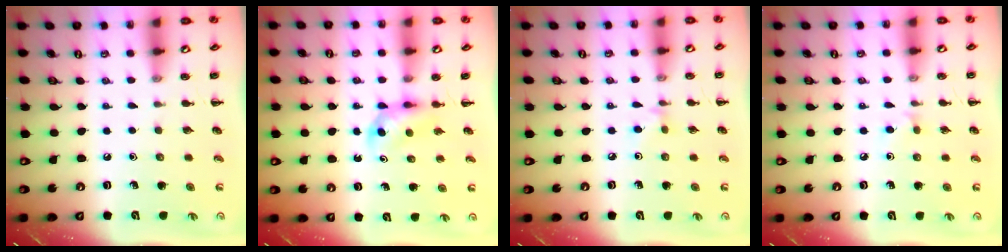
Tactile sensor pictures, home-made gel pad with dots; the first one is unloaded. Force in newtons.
{"total": 3.7, "press": 3.5, "slide": 1.3}
{"total": 3.3, "press": 3.1, "slide": 1.1}
{"total": 4.4, "press": 4.0, "slide": 1.8}